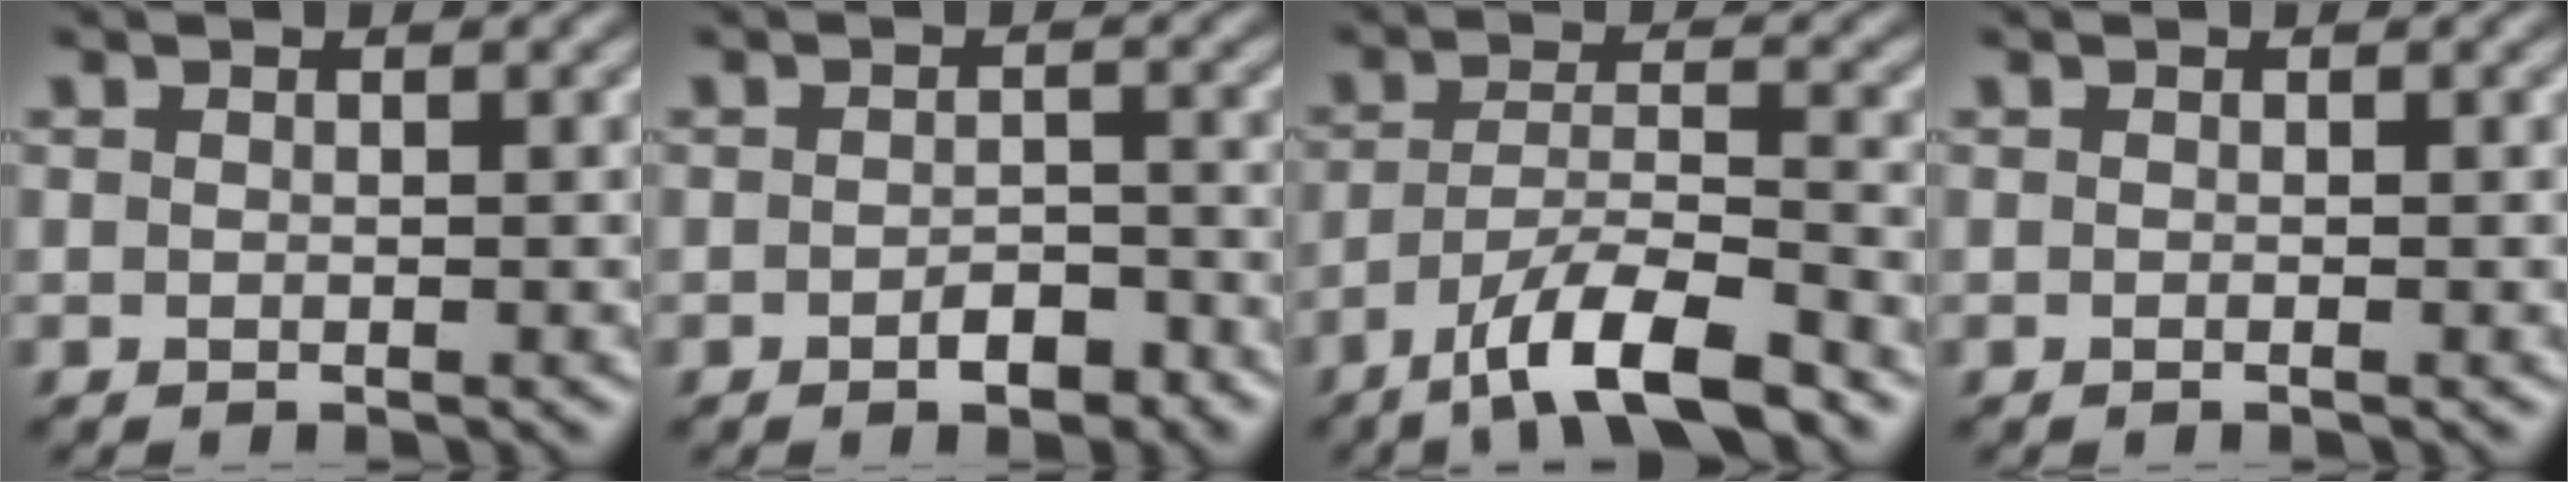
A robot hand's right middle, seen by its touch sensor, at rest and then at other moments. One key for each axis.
{"total": 2.5, "fx": -1.4, "fy": 1.2, "fz": 1.7, "tx": -0.024, "ty": 0.003, "tz": -0.021}
{"total": 7.9, "fx": -5.5, "fy": 1.8, "fz": 5.5, "tx": -0.090, "ty": 0.002, "tz": -0.096}
{"total": 0.6, "fx": -0.2, "fy": 0.1, "fz": 0.5, "tx": -0.006, "ty": -0.006, "tz": -0.006}